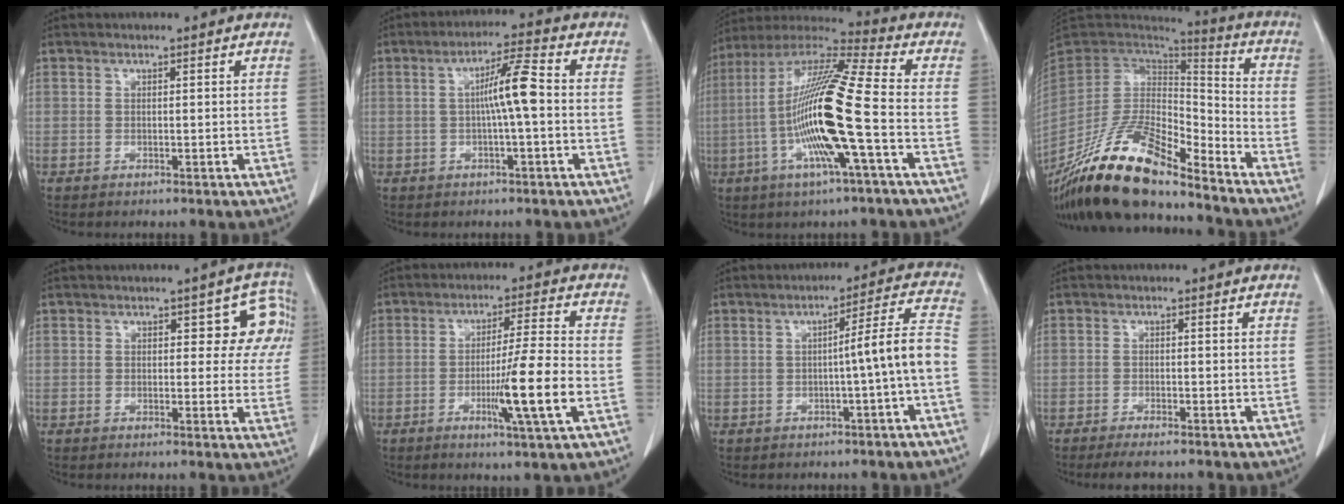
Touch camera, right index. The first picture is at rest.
{"total": 6.4, "force": [0.0, 0.0, 6.4], "torque": [-0.112, 0.012, -0.002]}
{"total": 18.2, "force": [-3.7, 0.2, 17.9], "torque": [-0.352, -0.004, -0.080]}
{"total": 21.1, "force": [-16.5, 4.8, 12.2], "torque": [-0.252, -0.011, -0.311]}
{"total": 6.3, "force": [1.9, 3.6, 4.8], "torque": [-0.022, 0.021, 0.016]}
{"total": 10.3, "force": [-2.9, -1.0, 9.8], "torque": [-0.168, -0.015, -0.051]}
{"total": 7.1, "force": [-1.7, -1.2, 6.8], "torque": [-0.090, 0.016, -0.024]}
{"total": 3.8, "force": [-3.2, 0.6, 1.9], "torque": [-0.024, -0.006, -0.049]}